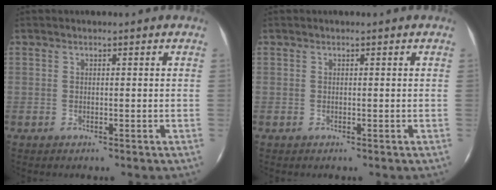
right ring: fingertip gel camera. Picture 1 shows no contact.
{"total": 0.0}